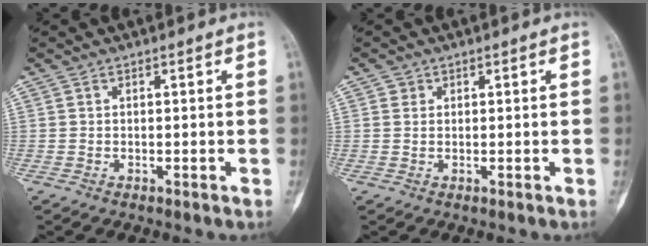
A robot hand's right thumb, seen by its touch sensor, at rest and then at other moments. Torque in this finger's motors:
{"motor_torque": [0.09, -0.02, 0.06, 0.00, -0.05]}